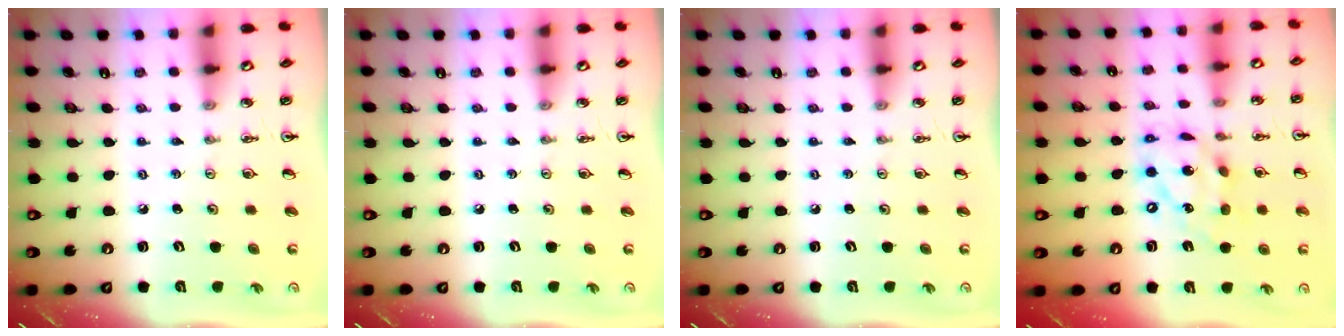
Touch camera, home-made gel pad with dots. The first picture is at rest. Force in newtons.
{"total": 0.0}
{"total": 0.0}
{"total": 14.7, "press": 14.6, "slide": 1.7}